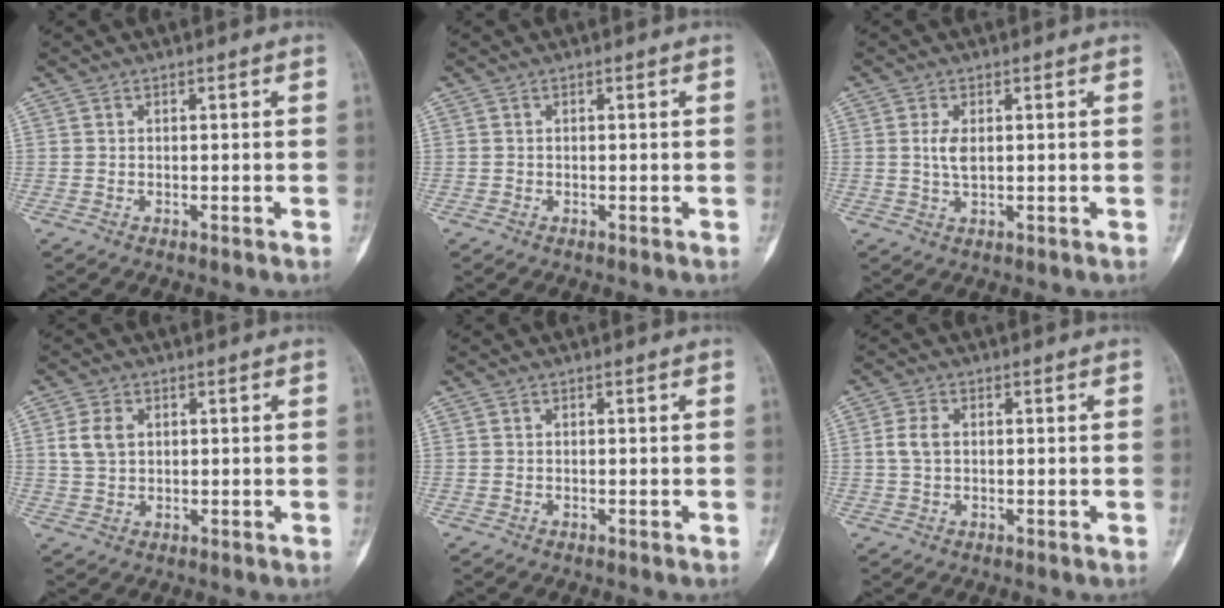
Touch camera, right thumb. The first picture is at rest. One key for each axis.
{"total": 0.0}
{"total": 3.0, "fx": 0.5, "fy": 1.4, "fz": 2.7, "tx": -0.059, "ty": -0.003, "tz": 0.011}
{"total": 4.6, "fx": 1.2, "fy": 3.2, "fz": 3.0, "tx": -0.056, "ty": 0.002, "tz": 0.026}
{"total": 0.0}
{"total": 3.4, "fx": 0.3, "fy": 2.2, "fz": 2.6, "tx": -0.057, "ty": 0.007, "tz": 0.005}